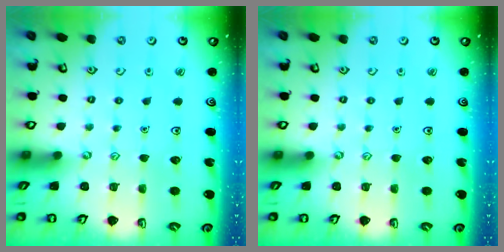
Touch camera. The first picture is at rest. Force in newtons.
{"total": 0.0}